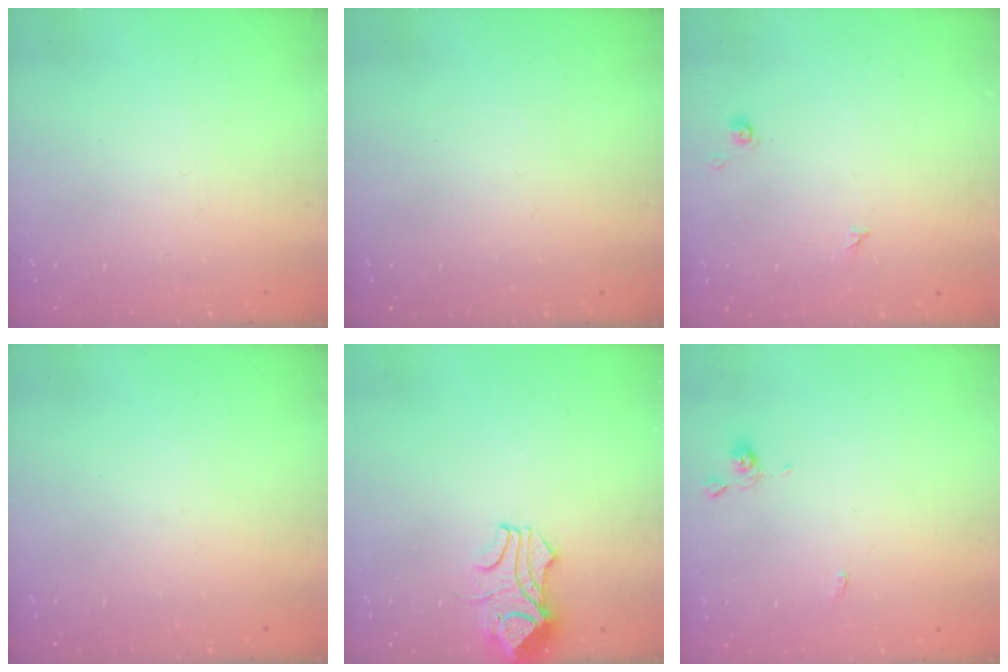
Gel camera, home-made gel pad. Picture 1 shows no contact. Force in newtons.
{"total": 0.0}
{"total": 2.2, "press": 2.1, "slide": 0.3}
{"total": 0.0}
{"total": 4.1, "press": 4.0, "slide": 0.7}
{"total": 1.3, "press": 1.3, "slide": 0.3}